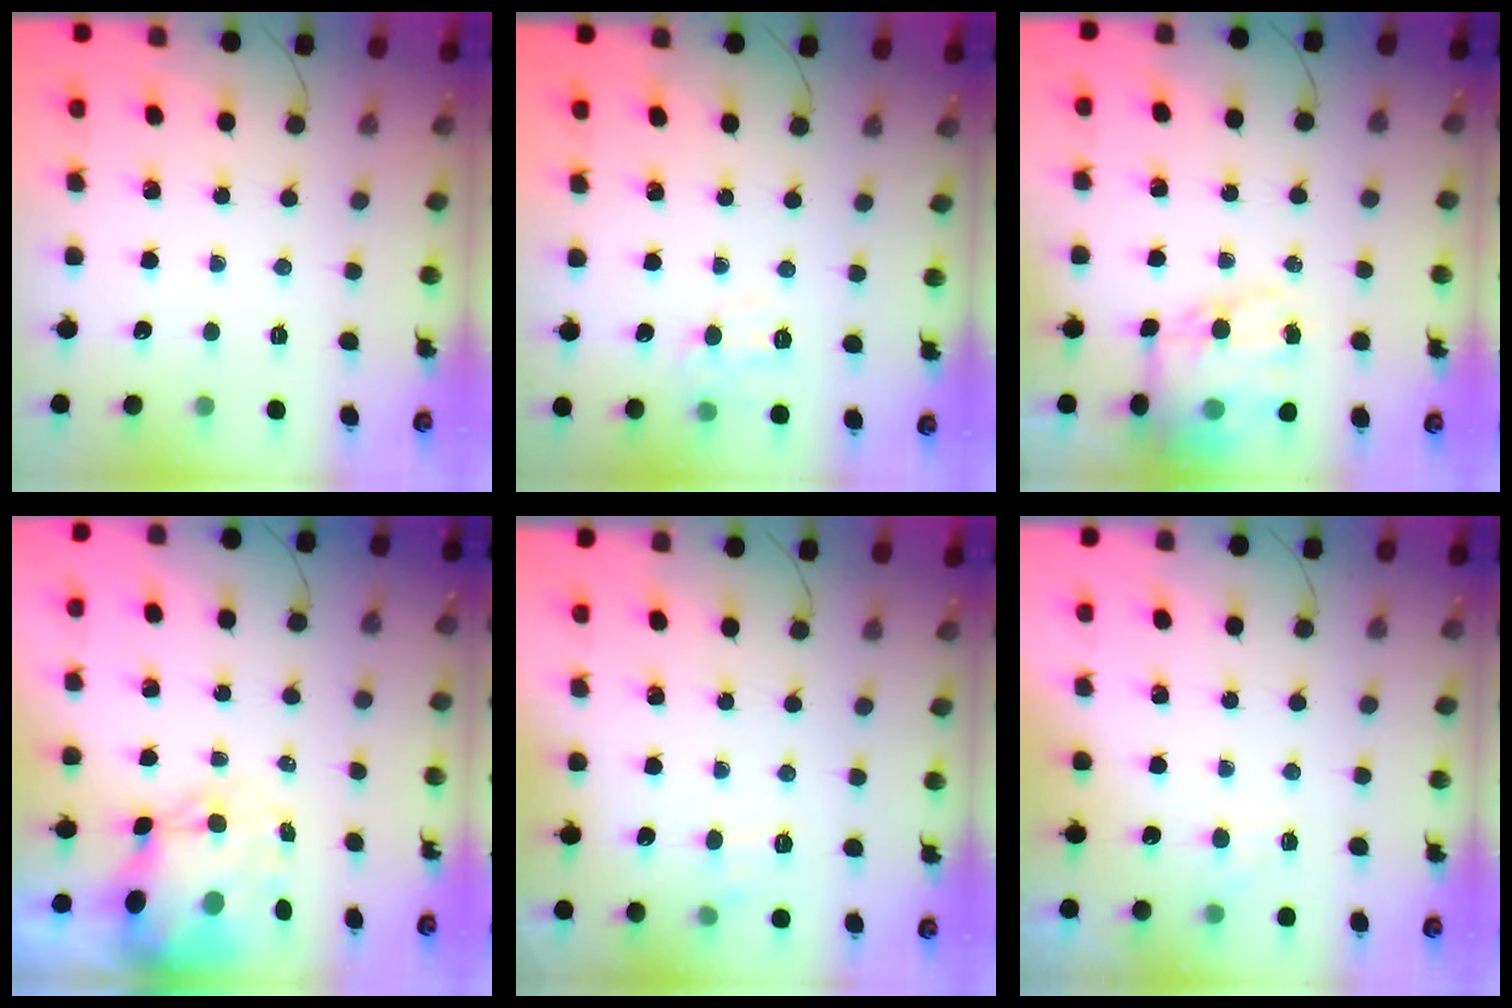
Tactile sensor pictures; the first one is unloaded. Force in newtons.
{"total": 7.7, "press": 7.5, "slide": 1.4}
{"total": 14.8, "press": 14.4, "slide": 3.4}
{"total": 10.0, "press": 9.6, "slide": 2.9}
{"total": 6.2, "press": 5.9, "slide": 1.8}
{"total": 4.9, "press": 4.6, "slide": 1.5}